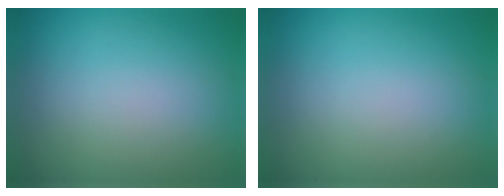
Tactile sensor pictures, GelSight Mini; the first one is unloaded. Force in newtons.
{"total": 0.0}